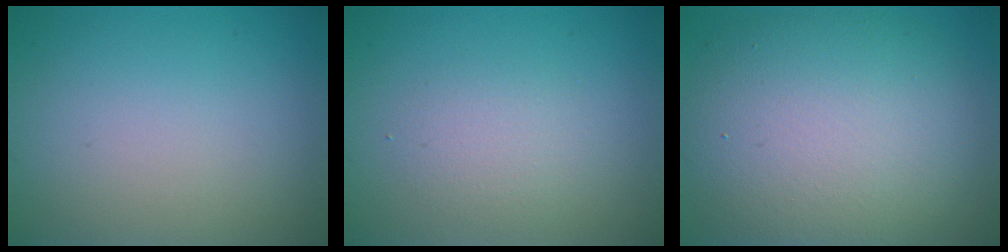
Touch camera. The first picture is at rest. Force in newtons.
{"total": 2.0, "press": 2.0, "slide": 0.1}
{"total": 11.1, "press": 11.1, "slide": 0.8}